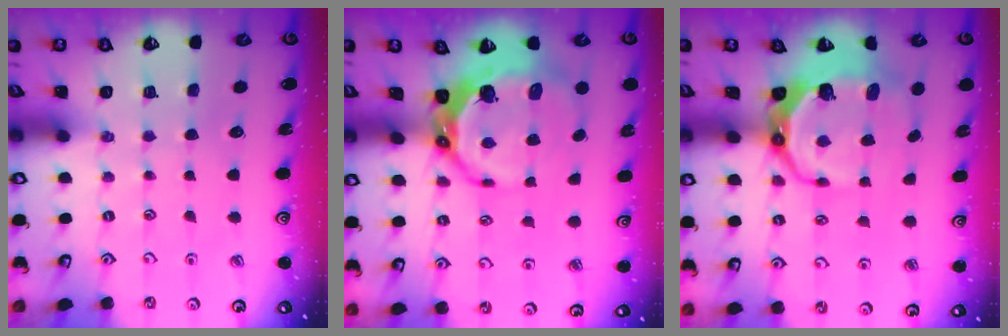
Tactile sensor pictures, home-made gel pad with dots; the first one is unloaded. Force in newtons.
{"total": 10.9, "press": 9.7, "slide": 5.0}
{"total": 11.3, "press": 10.3, "slide": 4.5}